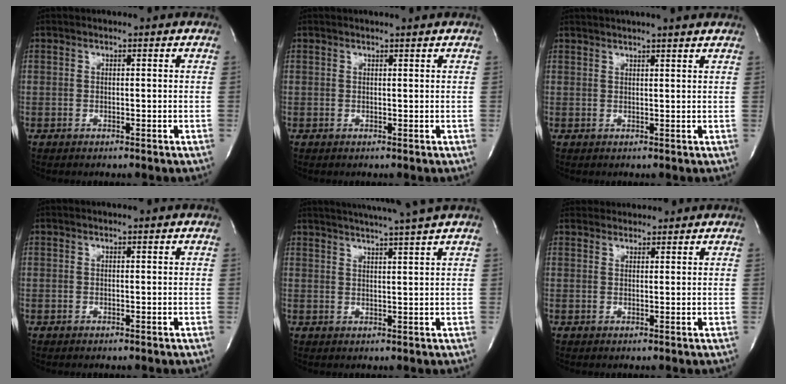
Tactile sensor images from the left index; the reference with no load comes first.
{"total": 1.1, "force": [1.0, -0.3, 0.3], "torque": [-0.012, -0.002, 0.017]}
{"total": 8.5, "force": [7.6, 0.0, 3.9], "torque": [-0.065, 0.027, 0.092]}
{"total": 0.6, "force": [0.5, -0.1, 0.2], "torque": [-0.005, 0.001, 0.009]}
{"total": 9.8, "force": [8.6, -1.9, 4.4], "torque": [-0.072, -0.003, 0.115]}
{"total": 4.4, "force": [4.2, 1.0, 0.1], "torque": [-0.001, 0.030, 0.067]}